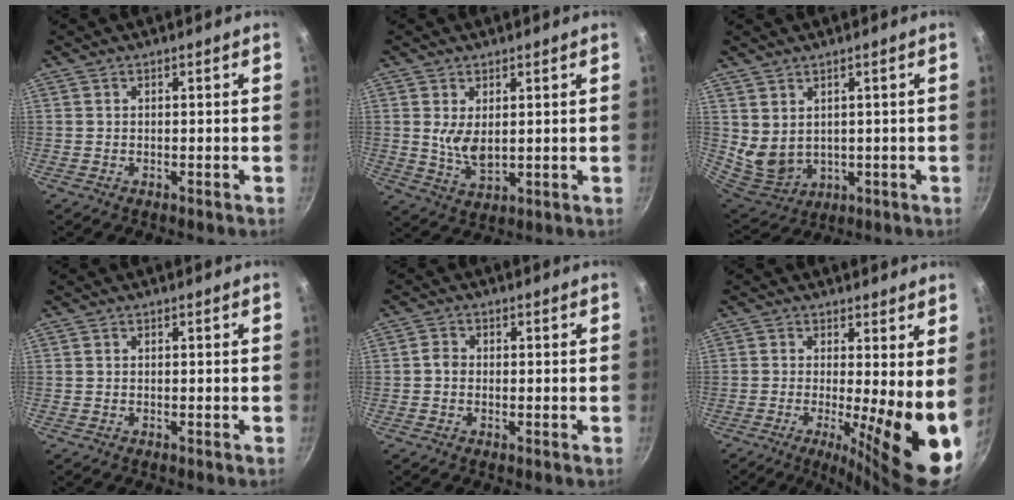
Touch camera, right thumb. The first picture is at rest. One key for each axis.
{"total": 5.4, "fx": 1.3, "fy": 2.7, "fz": 4.5, "tx": -0.077, "ty": -0.021, "tz": 0.032}
{"total": 6.9, "fx": 2.4, "fy": 5.2, "fz": 3.9, "tx": -0.063, "ty": -0.023, "tz": 0.069}
{"total": 0.0}
{"total": 1.8, "fx": -0.2, "fy": 1.5, "fz": 1.0, "tx": -0.021, "ty": 0.007, "tz": -0.009}
{"total": 11.9, "fx": -0.7, "fy": 2.4, "fz": 11.6, "tx": -0.154, "ty": -0.023, "tz": -0.010}